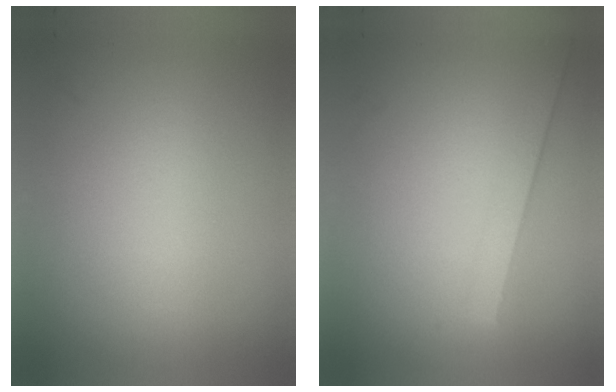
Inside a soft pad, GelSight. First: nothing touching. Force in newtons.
{"total": 1.4}